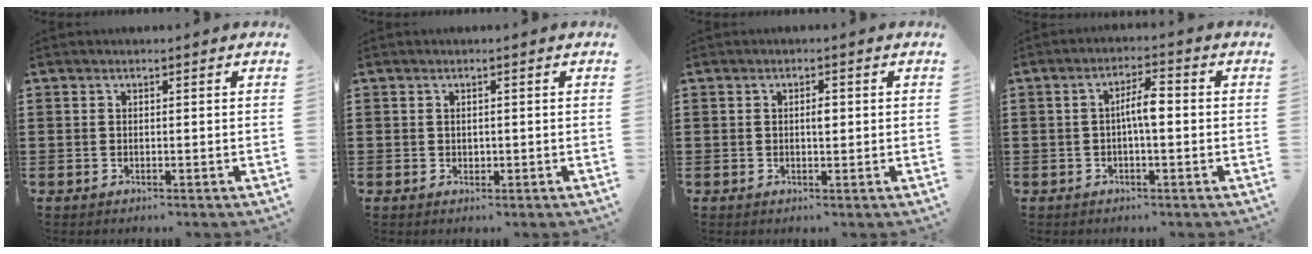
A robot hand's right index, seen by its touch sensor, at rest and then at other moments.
{"total": 0.8, "force": [0.2, 0.7, 0.3], "torque": [-0.009, 0.004, 0.004]}
{"total": 1.7, "force": [0.1, 0.6, 1.6], "torque": [-0.030, 0.003, 0.000]}
{"total": 4.3, "force": [-0.3, 1.0, 4.2], "torque": [-0.076, 0.007, -0.008]}